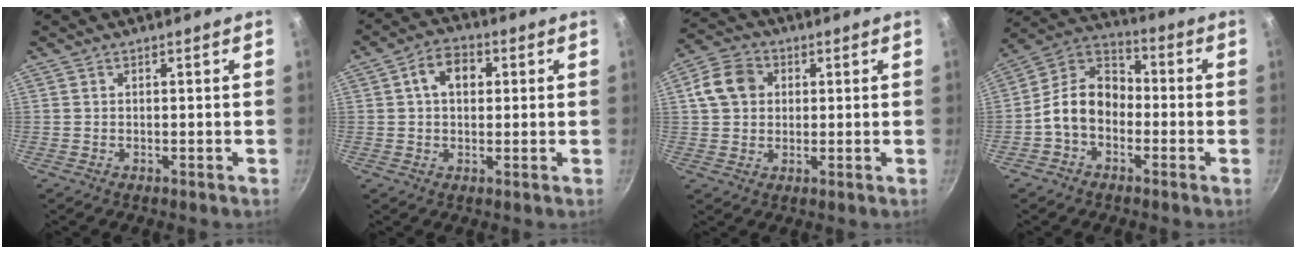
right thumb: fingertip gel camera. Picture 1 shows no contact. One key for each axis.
{"total": 6.9, "fx": 1.6, "fy": 4.8, "fz": 4.7, "tx": -0.056, "ty": 0.011, "tz": 0.017}
{"total": 8.3, "fx": 1.7, "fy": 6.8, "fz": 4.3, "tx": -0.059, "ty": 0.011, "tz": 0.020}
{"total": 11.2, "fx": -2.7, "fy": 8.2, "fz": 7.1, "tx": -0.093, "ty": 0.047, "tz": -0.074}